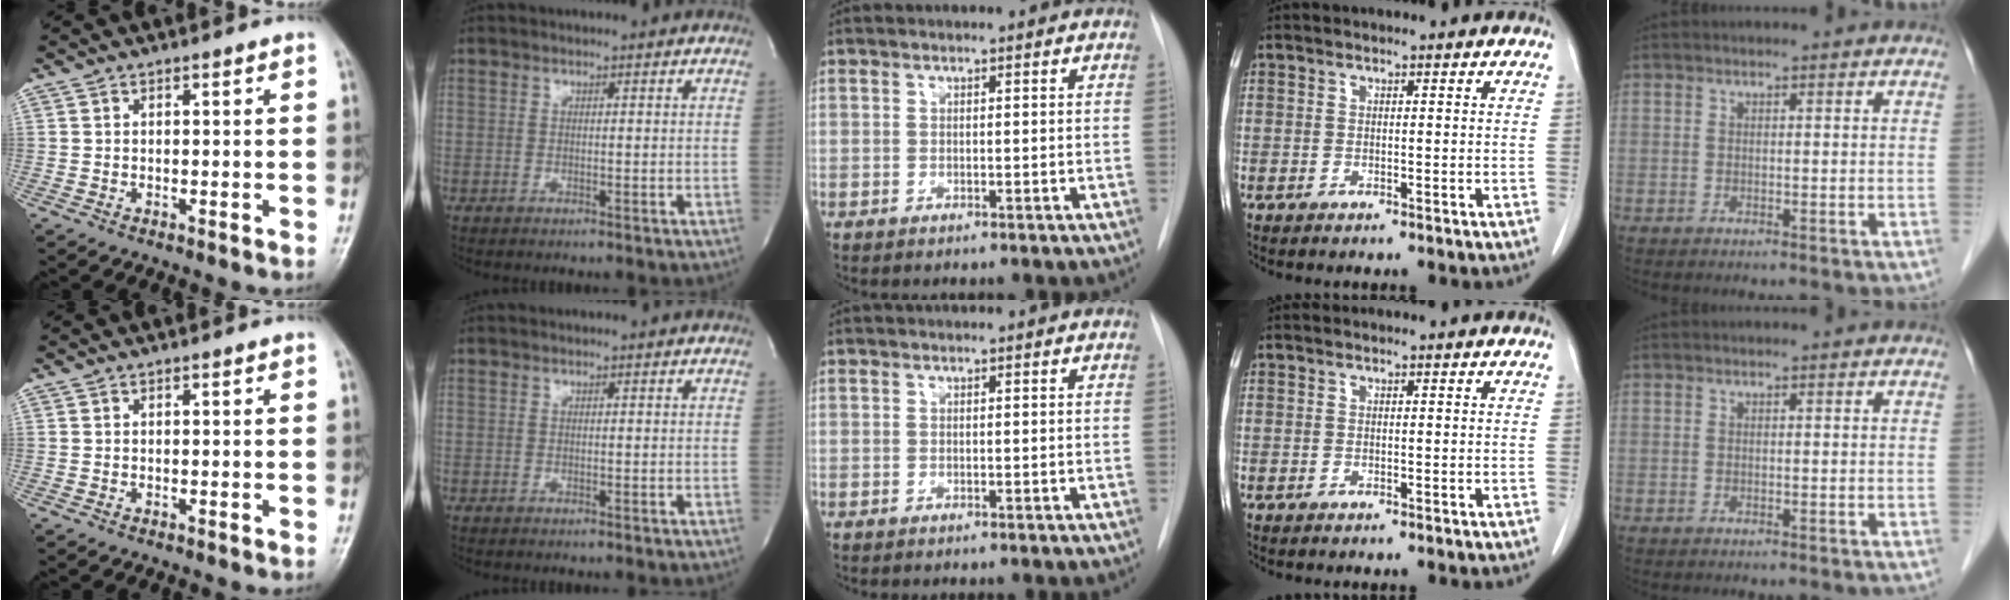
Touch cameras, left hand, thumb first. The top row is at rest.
{}